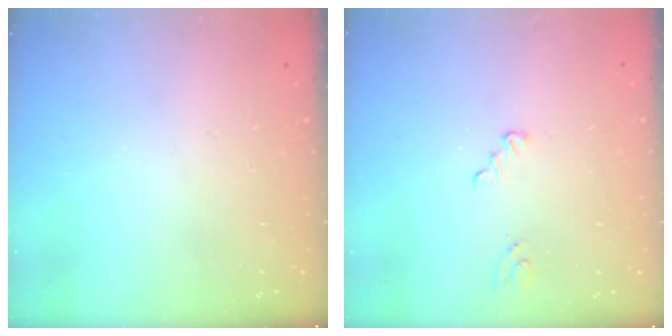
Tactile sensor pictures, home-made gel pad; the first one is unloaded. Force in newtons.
{"total": 2.1, "press": 2.0, "slide": 0.2}